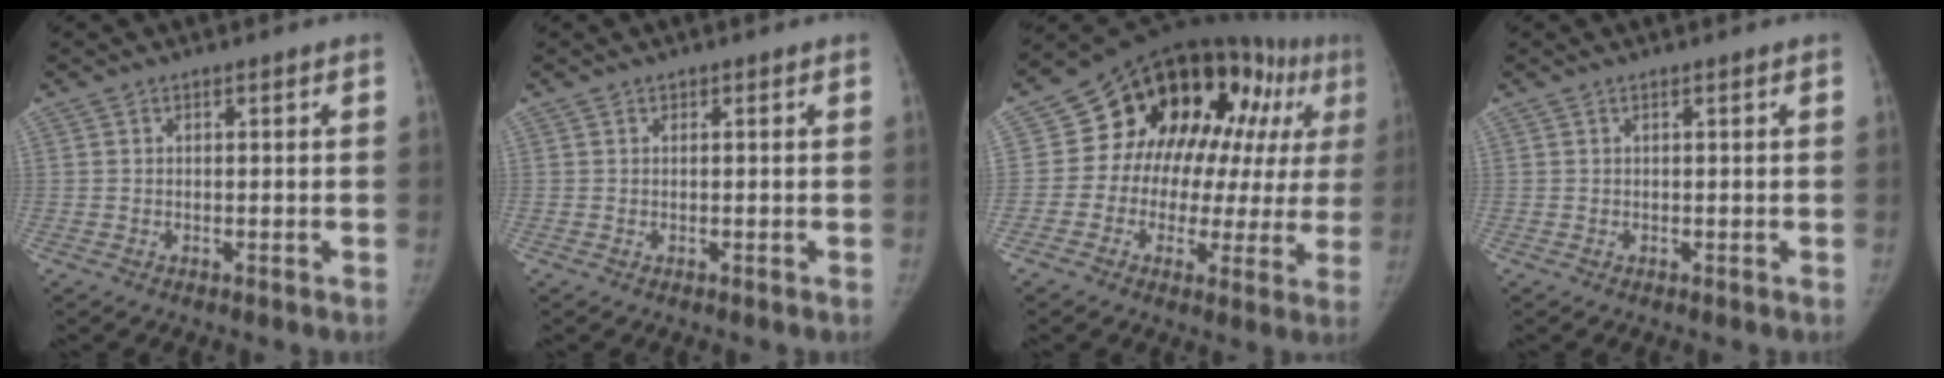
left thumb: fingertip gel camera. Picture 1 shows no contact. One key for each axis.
{"total": 0.0}
{"total": 21.5, "fx": 5.3, "fy": 13.5, "fz": 15.9, "tx": -0.162, "ty": 0.035, "tz": 0.064}
{"total": 0.0}